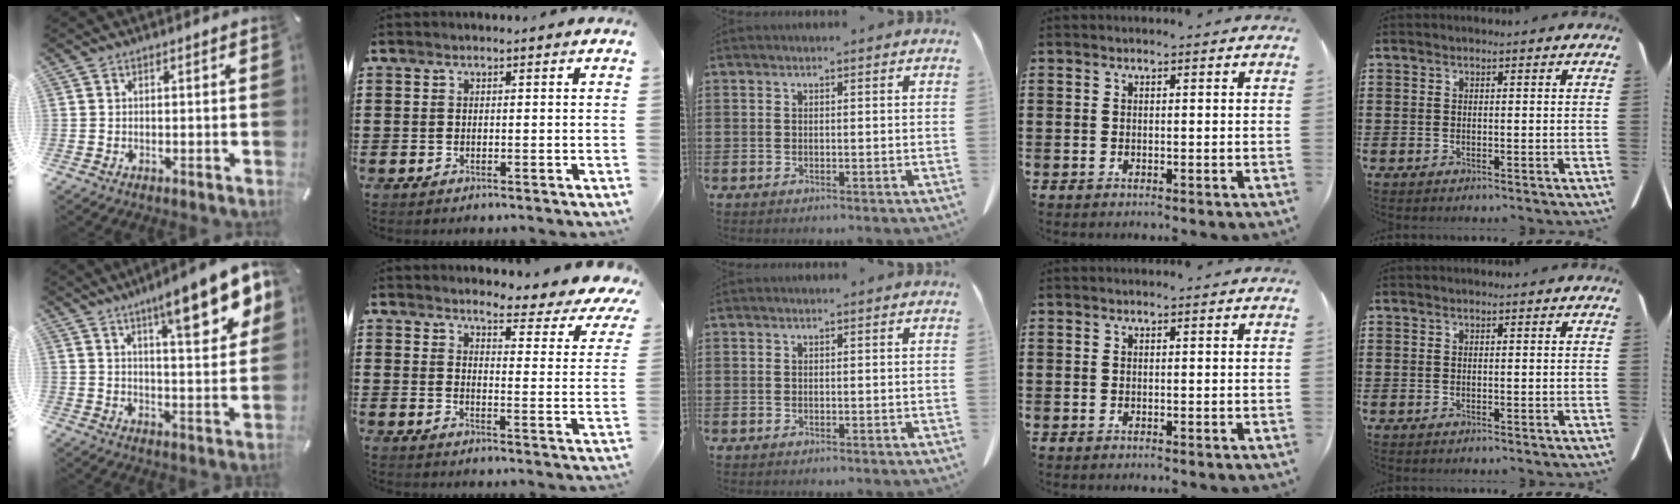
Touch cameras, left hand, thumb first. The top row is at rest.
{"thumb": {"total": 15.2, "force": [9.5, 4.0, 11.2], "torque": [-0.154, -0.052, 0.146]}, "index": {"total": 4.4, "force": [3.6, 0.3, 2.5], "torque": [-0.043, -0.040, 0.049]}}